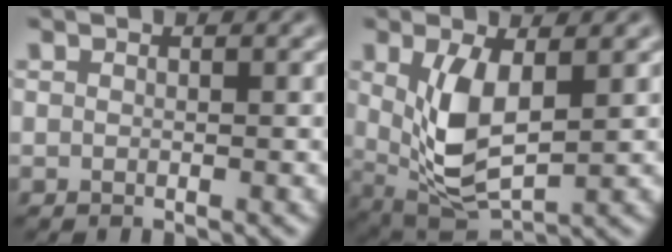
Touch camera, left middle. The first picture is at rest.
{"total": 5.1, "force": [0.5, 2.2, 4.6], "torque": [-0.102, -0.006, 0.016]}